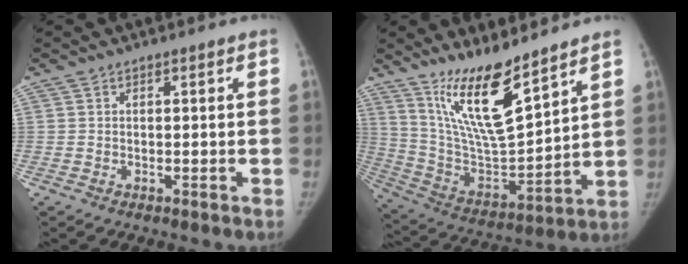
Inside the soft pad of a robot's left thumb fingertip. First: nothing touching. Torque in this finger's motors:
{"motor_torque": [0.75, 0.23, 1.56, -1.21, 0.13]}